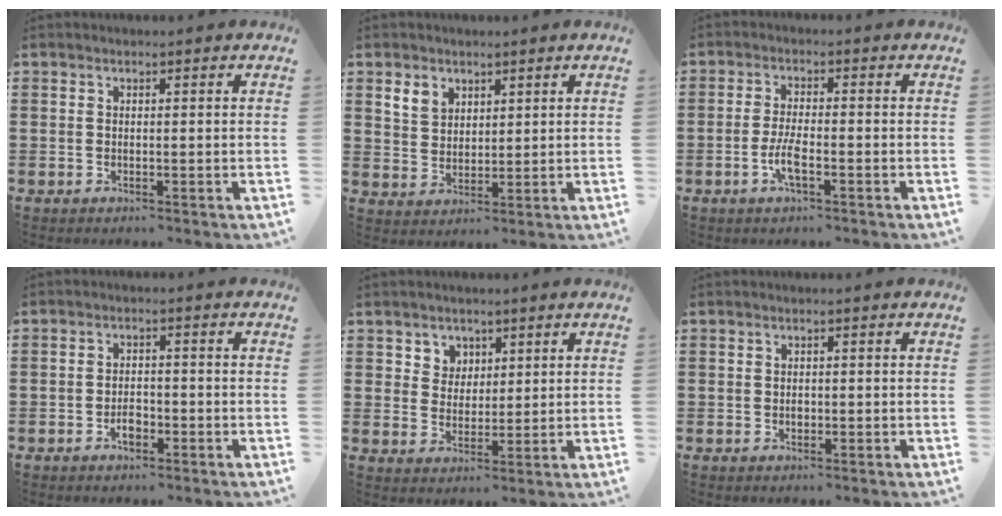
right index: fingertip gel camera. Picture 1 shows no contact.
{"total": 3.8, "force": [2.3, 2.9, 1.0], "torque": [-0.033, 0.013, 0.043]}
{"total": 3.9, "force": [-1.6, 0.7, 3.5], "torque": [-0.081, -0.009, -0.033]}
{"total": 2.5, "force": [-1.3, 1.1, 1.9], "torque": [-0.038, 0.000, -0.022]}
{"total": 3.8, "force": [2.1, 3.2, 0.1], "torque": [-0.022, 0.011, 0.038]}
{"total": 1.0, "force": [-0.2, 0.7, 0.7], "torque": [-0.016, 0.000, -0.004]}